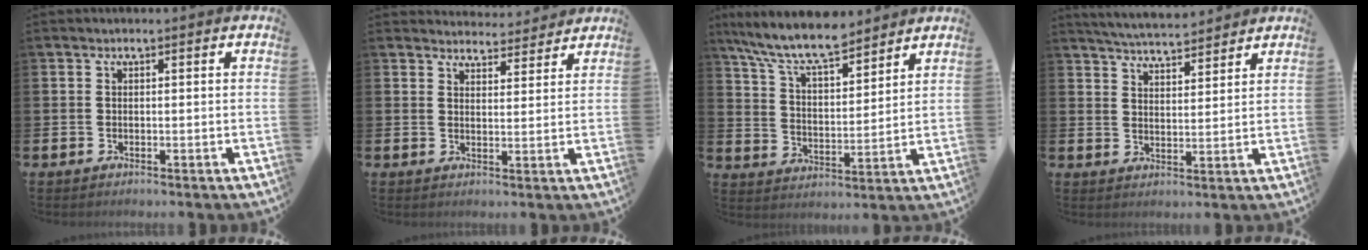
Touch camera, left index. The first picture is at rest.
{"total": 3.9, "force": [3.8, 0.7, -0.2], "torque": [0.006, -0.027, 0.066]}
{"total": 9.3, "force": [8.5, 1.8, 3.4], "torque": [-0.093, -0.048, 0.151]}
{"total": 5.3, "force": [5.2, 0.4, 0.6], "torque": [-0.021, -0.031, 0.093]}